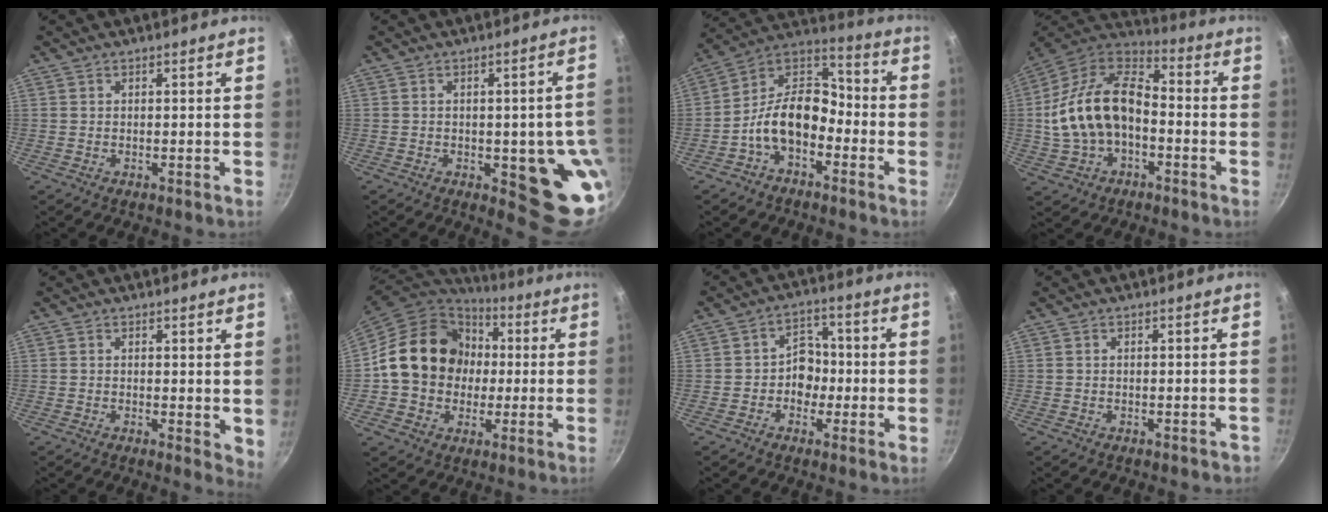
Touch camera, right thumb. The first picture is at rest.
{"total": 13.1, "force": [-2.2, 5.0, 11.9], "torque": [-0.093, -0.004, -0.025]}
{"total": 13.8, "force": [-5.1, 8.8, 9.3], "torque": [-0.129, 0.070, -0.116]}
{"total": 19.2, "force": [-2.2, 12.1, 14.7], "torque": [-0.260, 0.050, -0.048]}
{"total": 3.5, "force": [0.6, 1.6, 3.0], "torque": [-0.033, -0.005, 0.008]}
{"total": 18.9, "force": [1.3, 16.0, 10.0], "torque": [-0.142, 0.036, 0.017]}
{"total": 6.6, "force": [-0.8, 5.5, 3.6], "torque": [0.000, 0.018, -0.022]}
{"total": 0.9, "force": [-0.4, 0.5, 0.5], "torque": [0.001, 0.014, 0.002]}